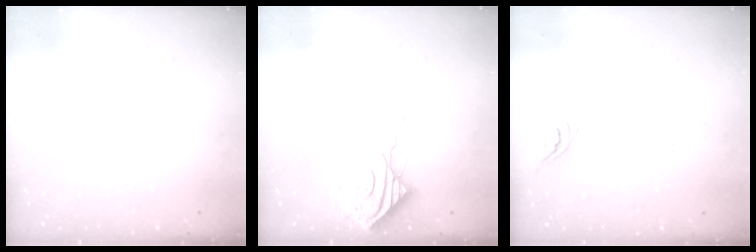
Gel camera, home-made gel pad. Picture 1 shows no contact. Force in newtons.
{"total": 9.7, "press": 9.7, "slide": 1.0}
{"total": 3.6, "press": 3.6, "slide": 0.5}